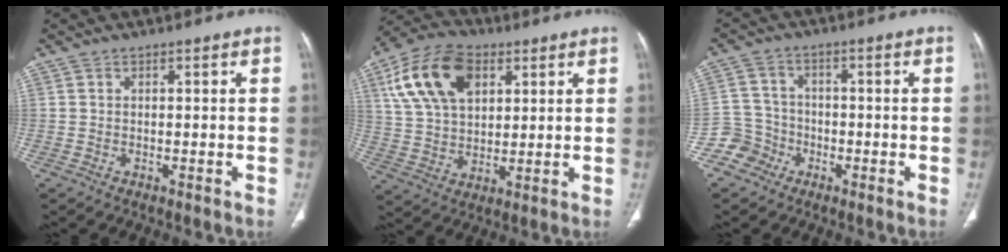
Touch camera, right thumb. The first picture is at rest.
{"total": 16.7, "force": [6.5, 10.4, 11.4], "torque": [-0.197, -0.002, 0.120]}
{"total": 5.8, "force": [-3.3, 4.8, -0.3], "torque": [0.036, 0.031, -0.070]}